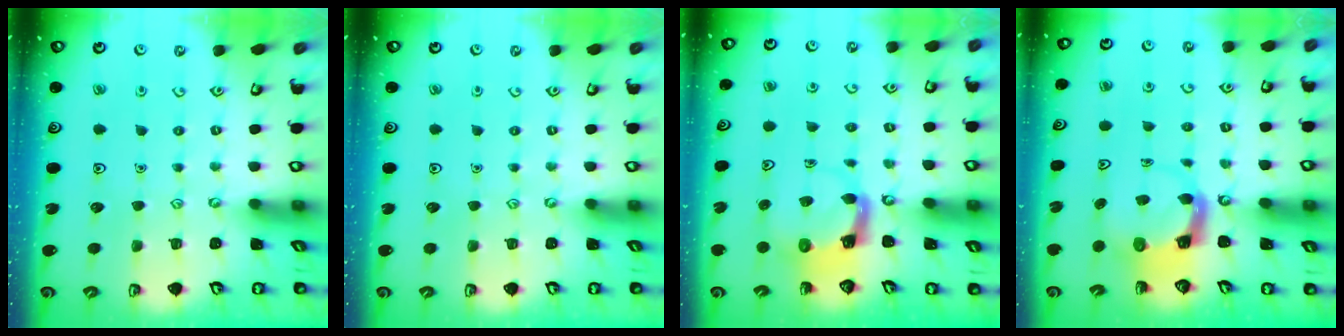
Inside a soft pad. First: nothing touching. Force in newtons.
{"total": 0.0}
{"total": 3.9, "press": 3.8, "slide": 0.6}
{"total": 3.7, "press": 3.6, "slide": 0.6}